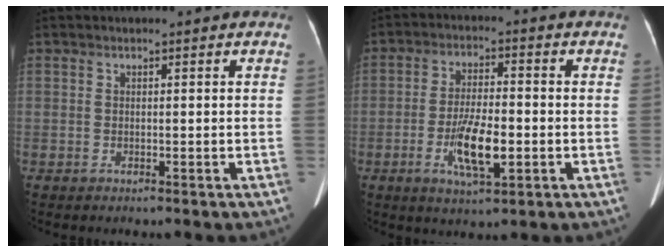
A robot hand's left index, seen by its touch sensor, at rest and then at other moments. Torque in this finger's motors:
{"motor_torque": [0.54, 0.41, 0.22, 0.05]}